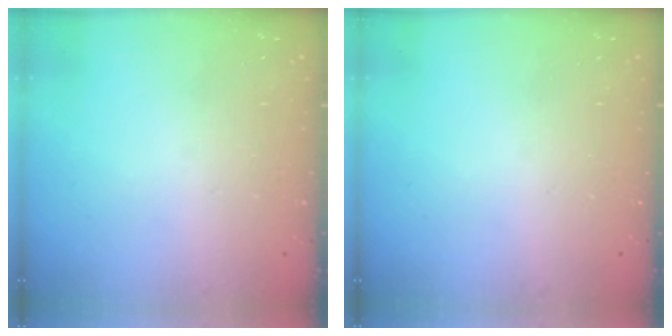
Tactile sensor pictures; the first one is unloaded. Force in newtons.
{"total": 0.0}